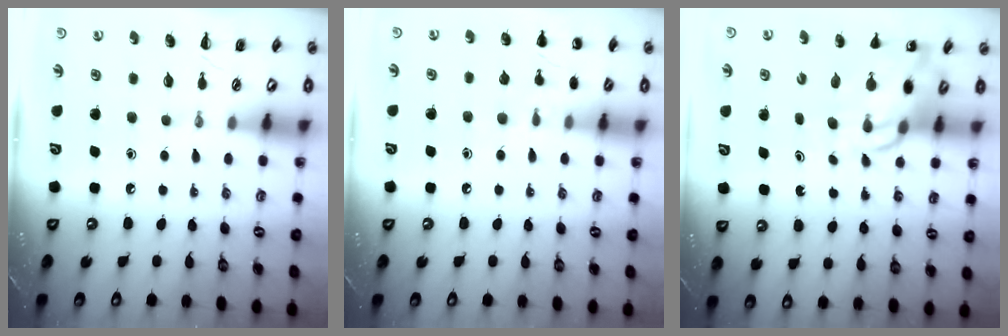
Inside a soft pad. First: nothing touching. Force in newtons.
{"total": 6.6, "press": 6.3, "slide": 1.9}
{"total": 11.2, "press": 10.7, "slide": 3.3}